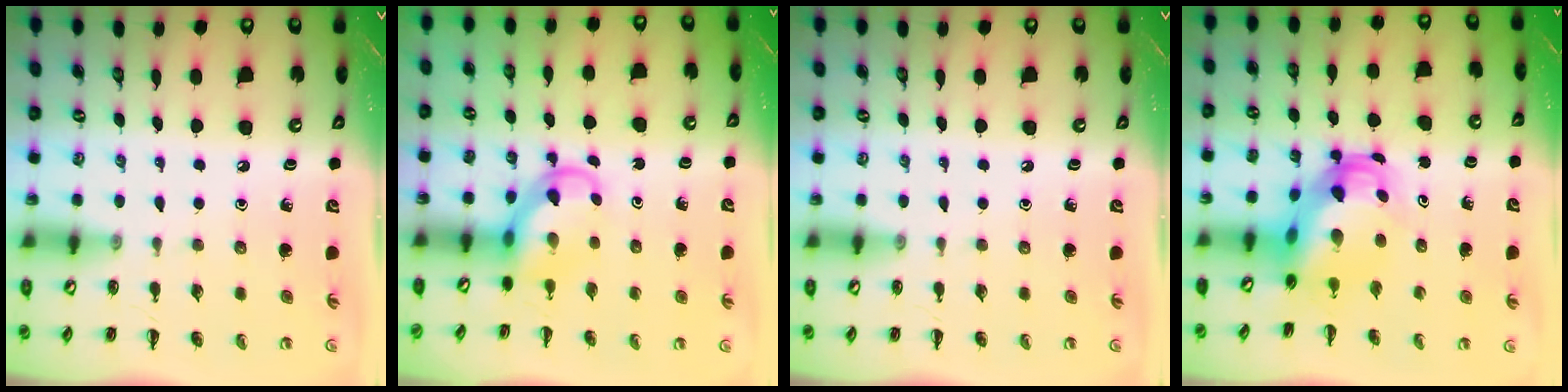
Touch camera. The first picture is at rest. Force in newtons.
{"total": 5.1, "press": 5.0, "slide": 0.4}
{"total": 0.0}
{"total": 5.8, "press": 5.6, "slide": 1.6}